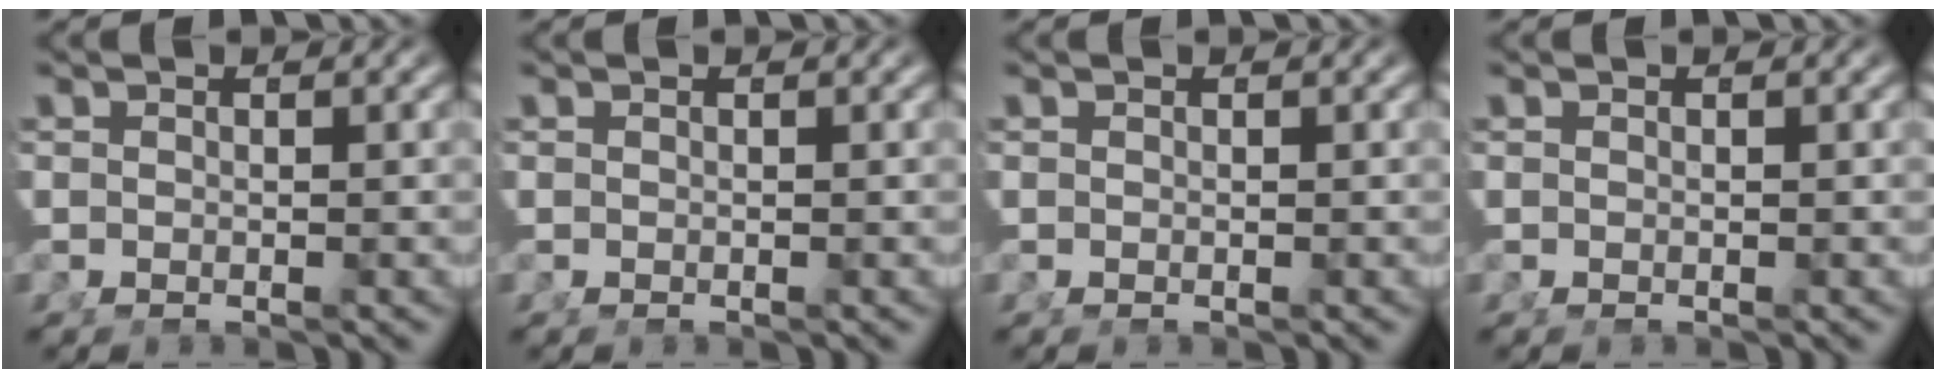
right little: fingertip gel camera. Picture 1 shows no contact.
{"total": 0.0}
{"total": 0.0}
{"total": 0.0}